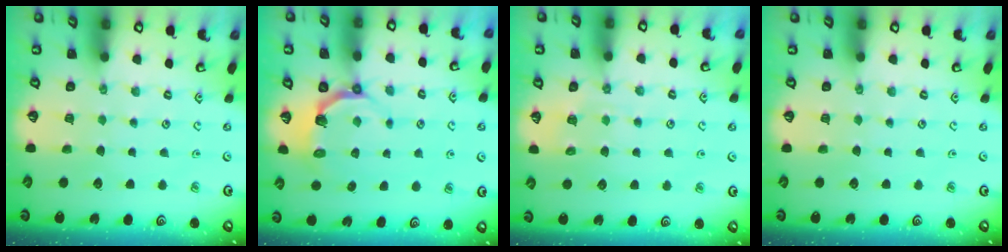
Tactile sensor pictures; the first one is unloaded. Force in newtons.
{"total": 4.8, "press": 3.2, "slide": 3.6}
{"total": 4.5, "press": 4.4, "slide": 0.6}
{"total": 0.0}